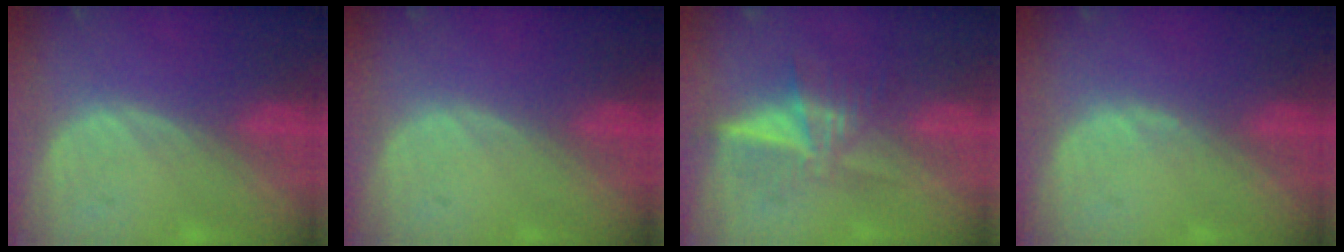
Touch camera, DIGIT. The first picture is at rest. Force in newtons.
{"total": 0.0}
{"total": 6.3, "press": 5.4, "slide": 3.2}
{"total": 0.6, "press": 0.5, "slide": 0.3}